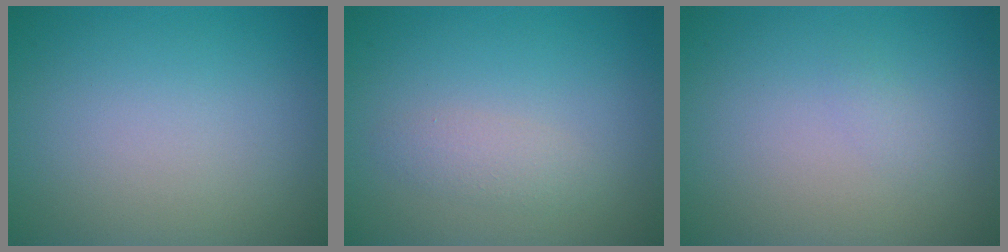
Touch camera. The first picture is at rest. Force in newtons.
{"total": 1.5, "press": 1.5, "slide": 0.1}
{"total": 0.6, "press": 0.6, "slide": 0.1}